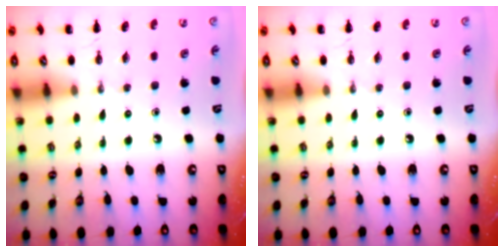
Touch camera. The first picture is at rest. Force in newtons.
{"total": 0.0}